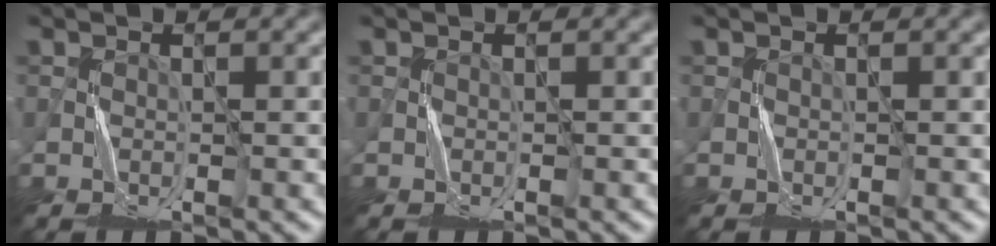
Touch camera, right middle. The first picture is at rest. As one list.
[{"total": 0.0}, {"total": 0.0}]